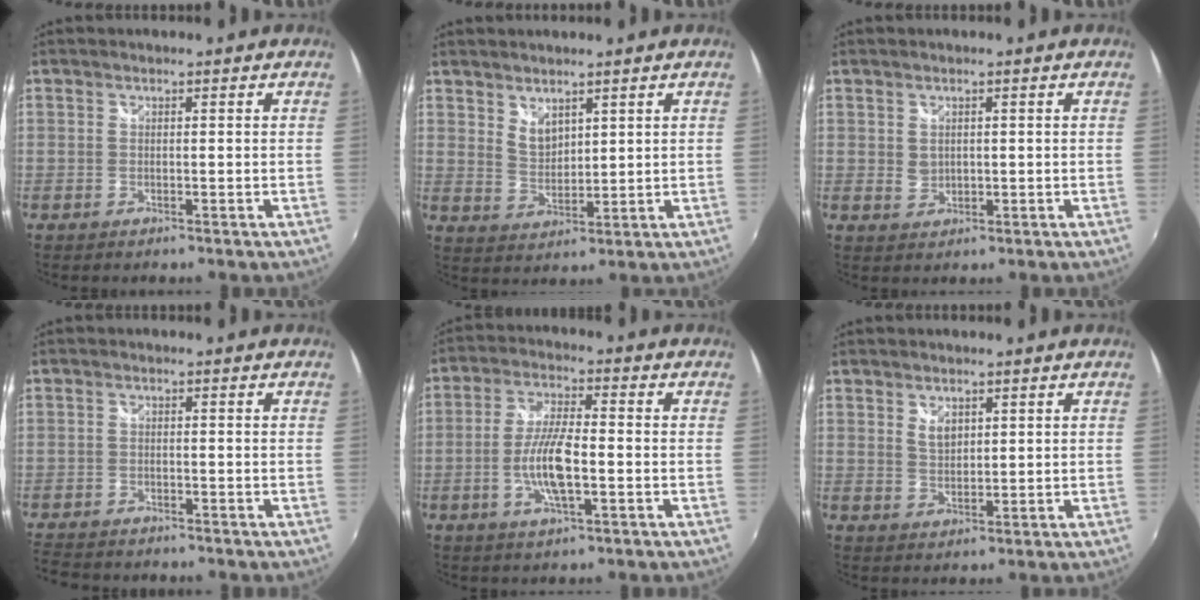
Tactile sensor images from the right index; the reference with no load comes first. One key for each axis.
{"total": 4.3, "fx": 3.2, "fy": 2.1, "fz": 1.9, "tx": -0.025, "ty": -0.003, "tz": 0.061}
{"total": 1.7, "fx": 0.7, "fy": 1.4, "fz": 0.7, "tx": -0.008, "ty": 0.001, "tz": 0.013}
{"total": 6.0, "fx": -5.5, "fy": 1.9, "fz": 1.6, "tx": -0.058, "ty": -0.019, "tz": -0.098}
{"total": 8.7, "fx": -2.3, "fy": 2.0, "fz": 8.2, "tx": -0.165, "ty": -0.001, "tz": -0.045}
{"total": 3.1, "fx": 1.5, "fy": 1.9, "fz": 1.9, "tx": -0.028, "ty": 0.000, "tz": 0.027}